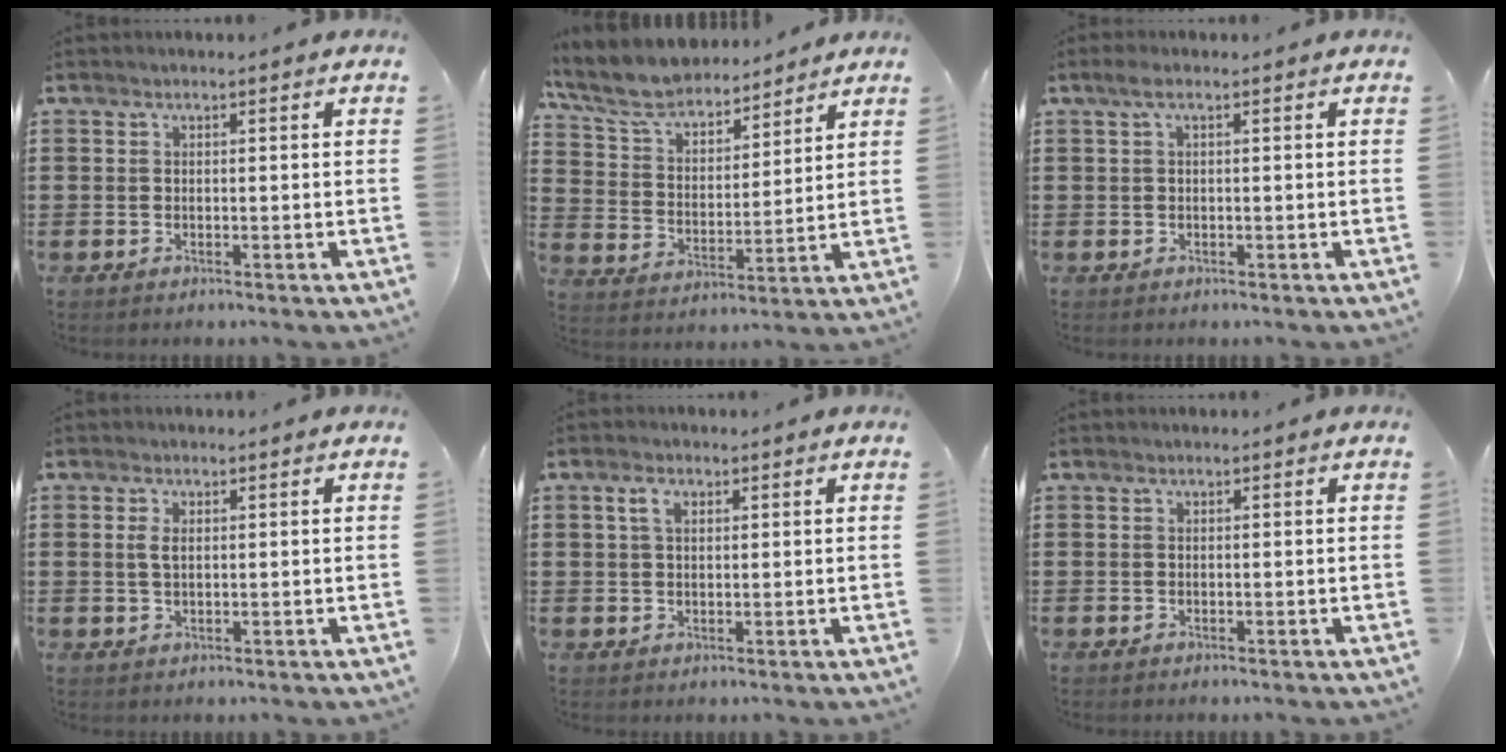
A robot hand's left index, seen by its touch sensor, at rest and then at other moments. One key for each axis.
{"total": 7.9, "fx": 7.2, "fy": 2.1, "fz": 2.6, "tx": -0.086, "ty": -0.036, "tz": 0.126}
{"total": 1.7, "fx": 0.0, "fy": 0.4, "fz": 1.6, "tx": -0.030, "ty": 0.001, "tz": 0.000}
{"total": 2.2, "fx": 0.4, "fy": 1.0, "fz": 1.9, "tx": -0.048, "ty": 0.002, "tz": 0.003}
{"total": 2.7, "fx": 1.2, "fy": 1.8, "fz": 1.6, "tx": -0.039, "ty": 0.009, "tz": 0.021}
{"total": 0.0}